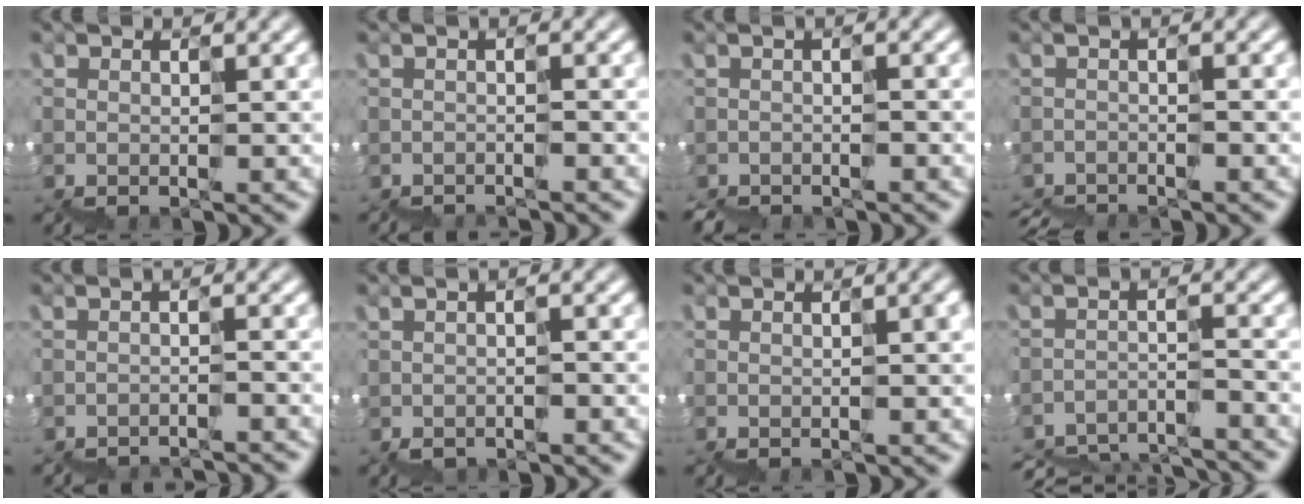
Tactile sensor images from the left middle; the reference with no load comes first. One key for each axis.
{"total": 1.8, "fx": -1.8, "fy": -0.1, "fz": 0.0, "tx": 0.009, "ty": 0.000, "tz": -0.022}
{"total": 2.4, "fx": -2.4, "fy": 0.2, "fz": 0.0, "tx": 0.003, "ty": 0.010, "tz": -0.027}
{"total": 3.5, "fx": -3.4, "fy": 0.2, "fz": 0.7, "tx": -0.008, "ty": 0.000, "tz": -0.050}
{"total": 4.3, "fx": -4.3, "fy": 0.5, "fz": 0.5, "tx": 0.002, "ty": 0.009, "tz": -0.049}
{"total": 0.7, "fx": -0.7, "fy": -0.1, "fz": 0.0, "tx": 0.001, "ty": 0.000, "tz": -0.011}
{"total": 2.6, "fx": 0.1, "fy": 1.2, "fz": 2.3, "tx": -0.012, "ty": 0.008, "tz": 0.002}
{"total": 9.1, "fx": -8.9, "fy": 1.4, "fz": 0.9, "tx": -0.016, "ty": 0.006, "tz": -0.114}